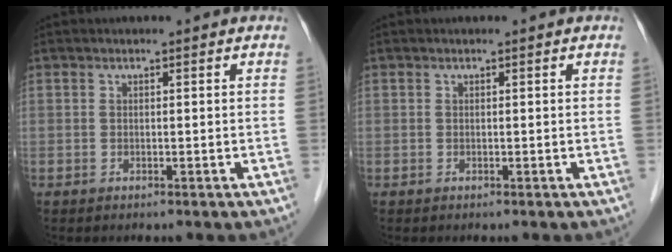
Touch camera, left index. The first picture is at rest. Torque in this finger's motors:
{"motor_torque": [0.00, 0.00, 0.00, 0.00]}